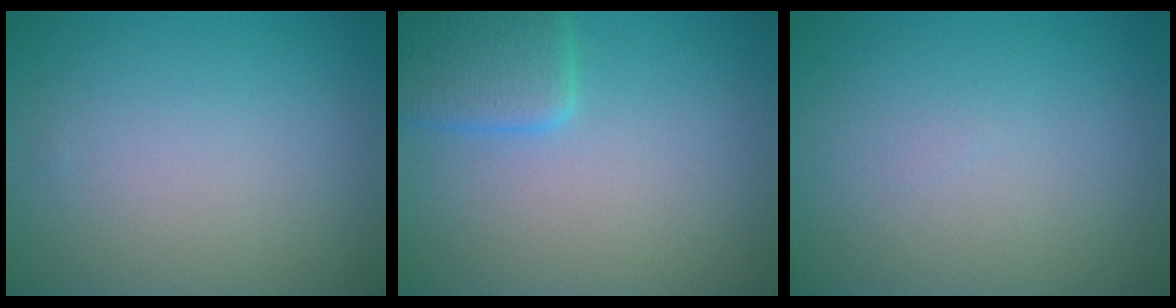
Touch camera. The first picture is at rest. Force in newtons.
{"total": 3.5, "press": 3.5, "slide": 0.2}
{"total": 0.0}